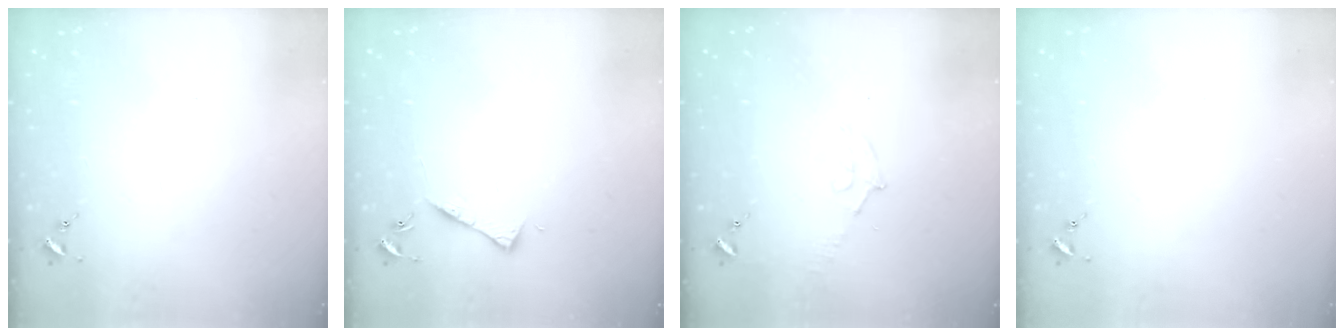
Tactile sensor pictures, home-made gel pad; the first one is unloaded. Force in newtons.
{"total": 4.2, "press": 4.1, "slide": 0.5}
{"total": 7.3, "press": 7.2, "slide": 0.9}
{"total": 0.0}